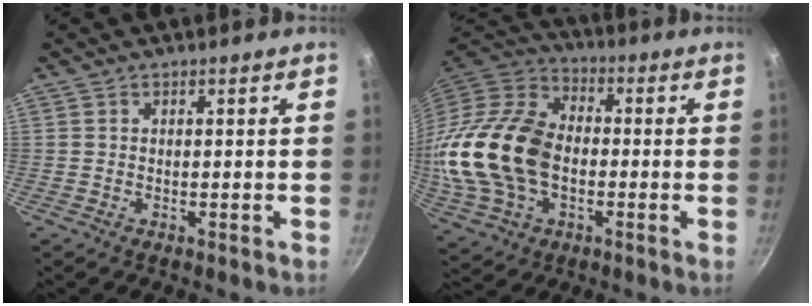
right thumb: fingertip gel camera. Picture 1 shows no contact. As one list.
[{"total": 22.4, "force": [-2.2, 15.1, 16.5], "torque": [-0.316, 0.031, -0.041]}]